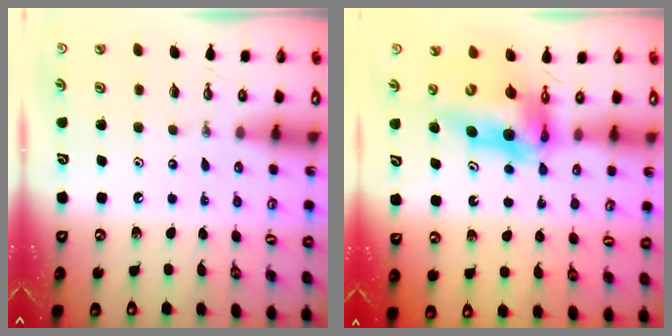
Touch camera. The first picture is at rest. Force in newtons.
{"total": 11.7, "press": 11.6, "slide": 1.0}